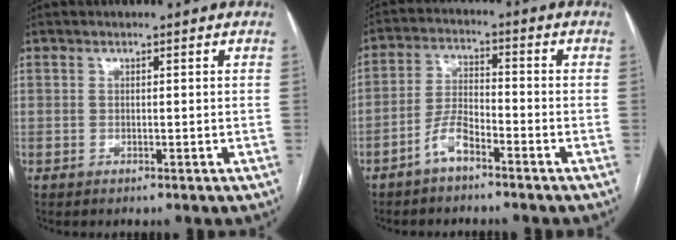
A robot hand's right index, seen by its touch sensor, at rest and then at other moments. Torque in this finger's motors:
{"motor_torque": [0.11, -0.33, 0.11, 0.07]}